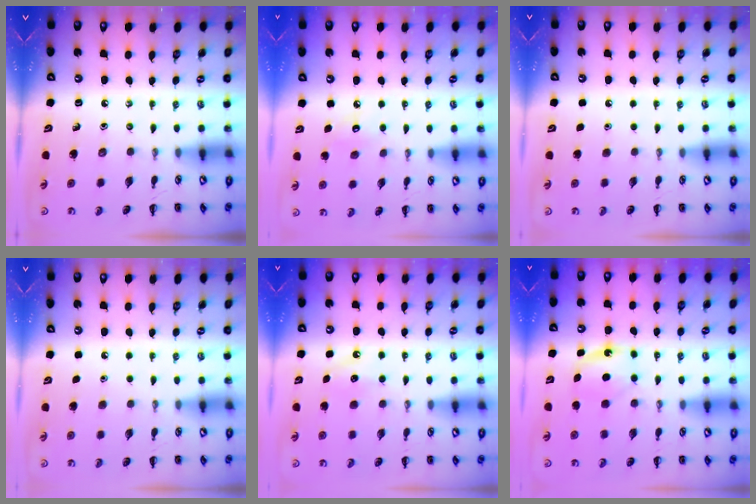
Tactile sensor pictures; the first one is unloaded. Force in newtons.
{"total": 4.6, "press": 4.4, "slide": 1.2}
{"total": 1.7, "press": 1.7, "slide": 0.1}
{"total": 1.8, "press": 1.7, "slide": 0.1}
{"total": 4.5, "press": 4.4, "slide": 1.3}
{"total": 5.7, "press": 5.4, "slide": 1.7}